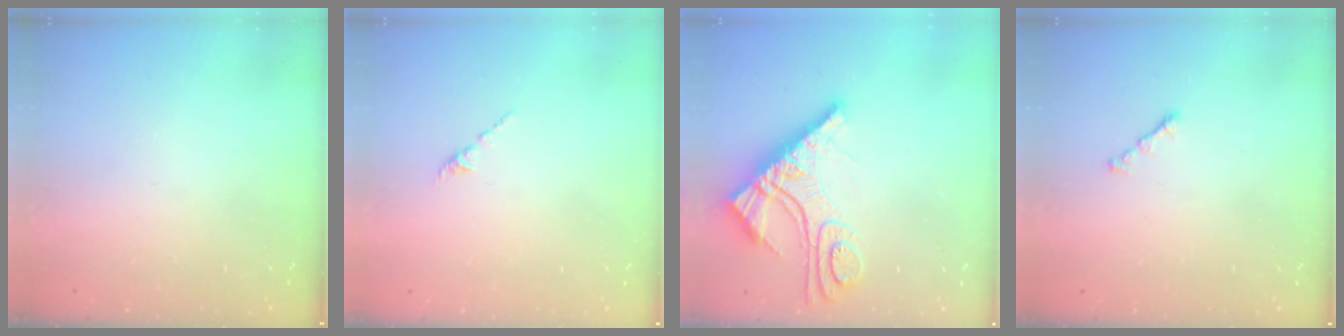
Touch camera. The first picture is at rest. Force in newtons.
{"total": 1.6, "press": 1.5, "slide": 0.6}
{"total": 13.9, "press": 13.8, "slide": 1.4}
{"total": 1.2, "press": 1.1, "slide": 0.5}